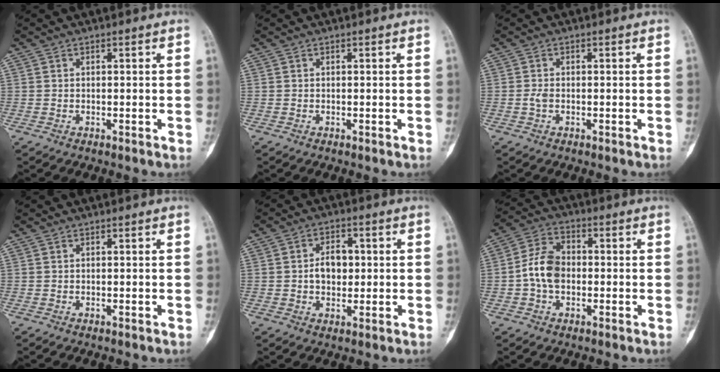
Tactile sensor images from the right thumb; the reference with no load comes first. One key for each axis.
{"total": 0.0}
{"total": 1.2, "fx": -0.3, "fy": 0.7, "fz": 1.0, "tx": -0.024, "ty": -0.001, "tz": -0.006}
{"total": 0.0}
{"total": 6.0, "fx": 0.3, "fy": 4.2, "fz": 4.3, "tx": -0.045, "ty": 0.008, "tz": 0.003}
{"total": 8.1, "fx": -0.9, "fy": 5.7, "fz": 5.8, "tx": -0.100, "ty": 0.023, "tz": -0.027}